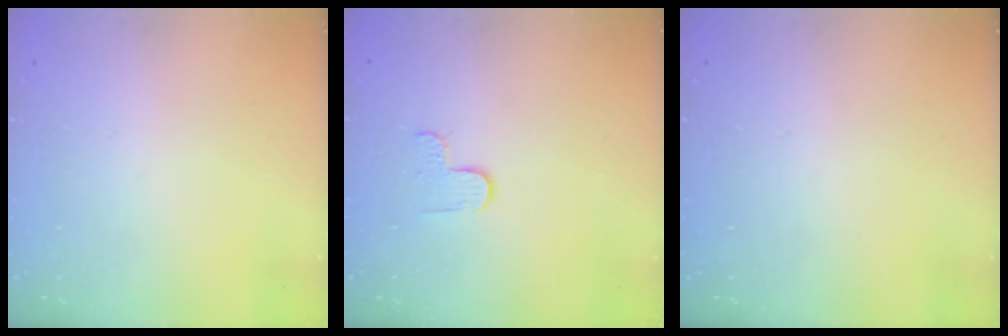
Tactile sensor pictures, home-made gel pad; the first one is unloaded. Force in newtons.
{"total": 2.9, "press": 2.9, "slide": 0.3}
{"total": 0.0}